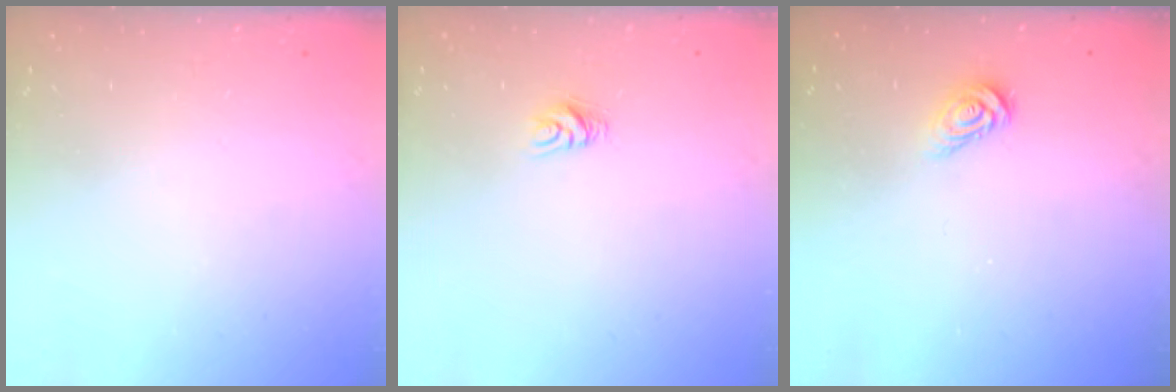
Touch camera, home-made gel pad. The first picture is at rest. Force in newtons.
{"total": 5.0, "press": 5.0, "slide": 0.3}
{"total": 4.6, "press": 4.5, "slide": 0.5}